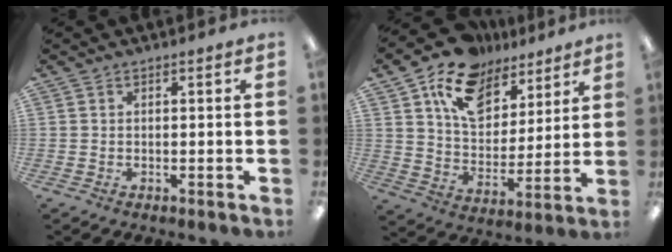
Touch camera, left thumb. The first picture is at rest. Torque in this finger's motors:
{"motor_torque": [0.26, 0.44, 0.96, -1.77, 0.09]}